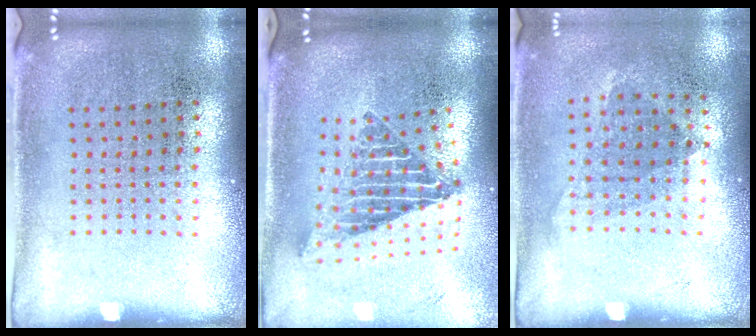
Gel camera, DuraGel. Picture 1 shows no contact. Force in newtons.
{"total": 2.3, "press": 1.6, "slide": 1.7}
{"total": 1.0, "press": 0.8, "slide": 0.6}